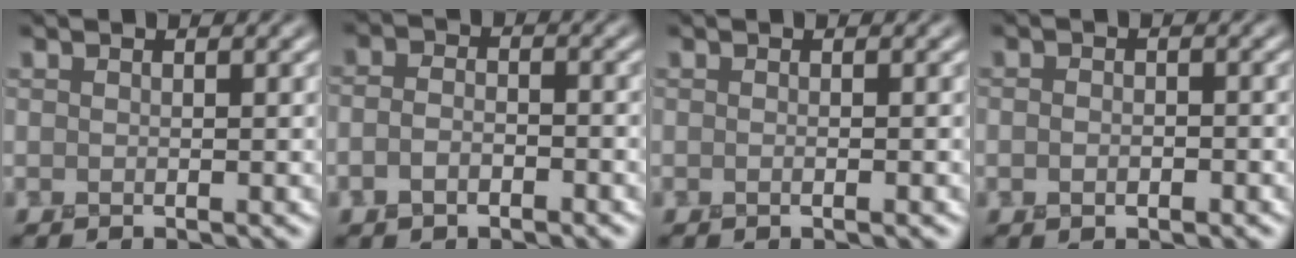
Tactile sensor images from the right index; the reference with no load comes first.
{"total": 2.4, "force": [-1.1, 1.4, 1.7], "torque": [-0.031, 0.000, -0.025]}
{"total": 1.2, "force": [-0.2, 0.4, 1.1], "torque": [-0.005, -0.003, -0.007]}
{"total": 1.8, "force": [-0.5, 1.1, 1.3], "torque": [-0.018, 0.000, -0.007]}